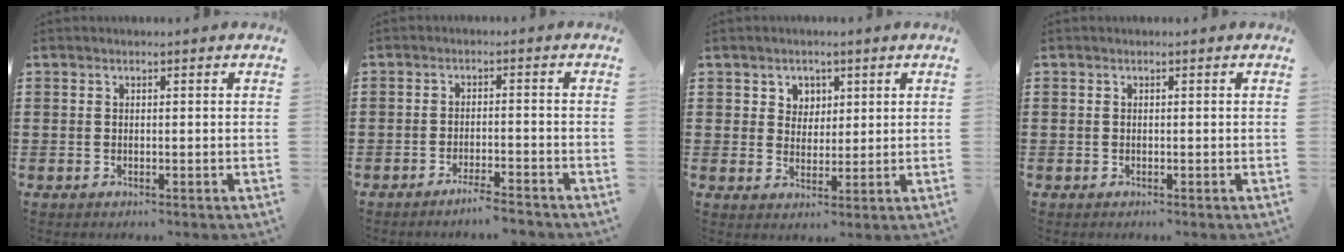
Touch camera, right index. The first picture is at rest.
{"total": 3.1, "force": [-2.8, 0.0, 1.2], "torque": [-0.021, 0.002, -0.055]}
{"total": 3.3, "force": [1.6, 2.9, 0.3], "torque": [-0.022, 0.013, 0.028]}
{"total": 0.0}